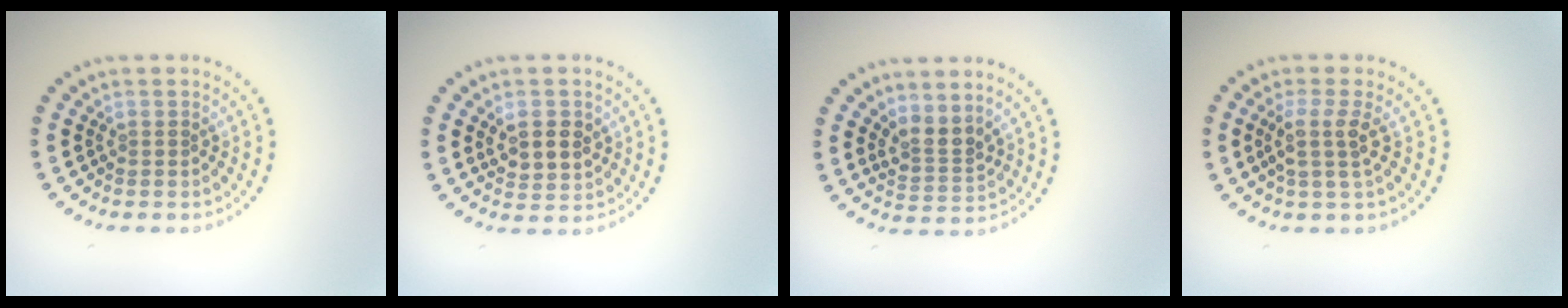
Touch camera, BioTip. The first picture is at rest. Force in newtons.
{"total": 3.0, "press": 2.9, "slide": 0.6}
{"total": 2.5, "press": 1.9, "slide": 1.6}
{"total": 2.5, "press": 1.9, "slide": 1.6}